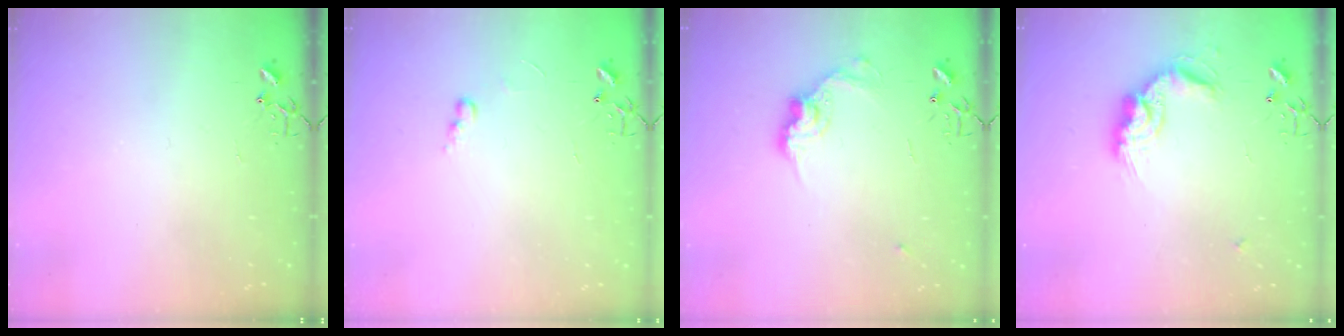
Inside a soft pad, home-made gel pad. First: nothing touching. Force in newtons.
{"total": 5.6, "press": 5.6, "slide": 0.7}
{"total": 11.8, "press": 11.8, "slide": 0.6}
{"total": 15.0, "press": 15.0, "slide": 0.6}